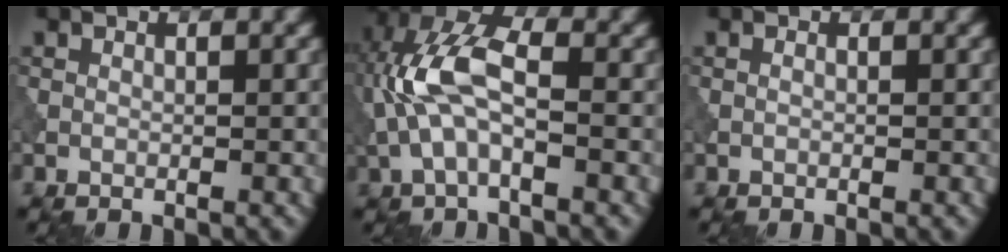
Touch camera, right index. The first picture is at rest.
{"total": 7.2, "force": [-0.5, 3.2, 6.4], "torque": [-0.151, 0.024, -0.018]}
{"total": 0.0}